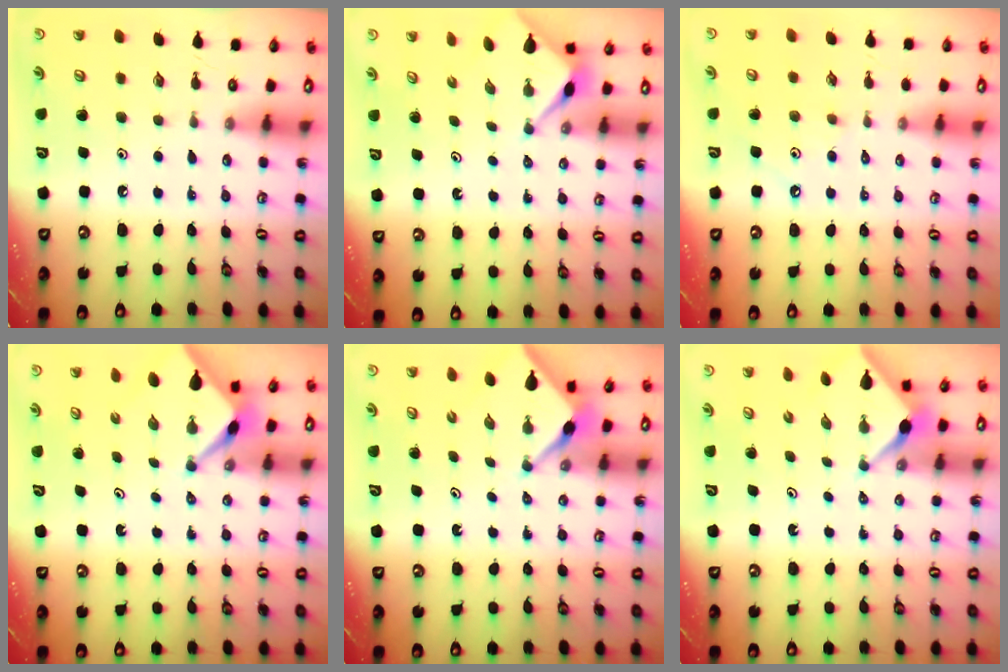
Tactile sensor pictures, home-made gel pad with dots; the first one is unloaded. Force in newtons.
{"total": 2.9, "press": 2.9, "slide": 0.2}
{"total": 2.7, "press": 2.6, "slide": 0.5}
{"total": 2.5, "press": 2.5, "slide": 0.3}
{"total": 3.1, "press": 3.1, "slide": 0.3}
{"total": 2.5, "press": 2.5, "slide": 0.3}